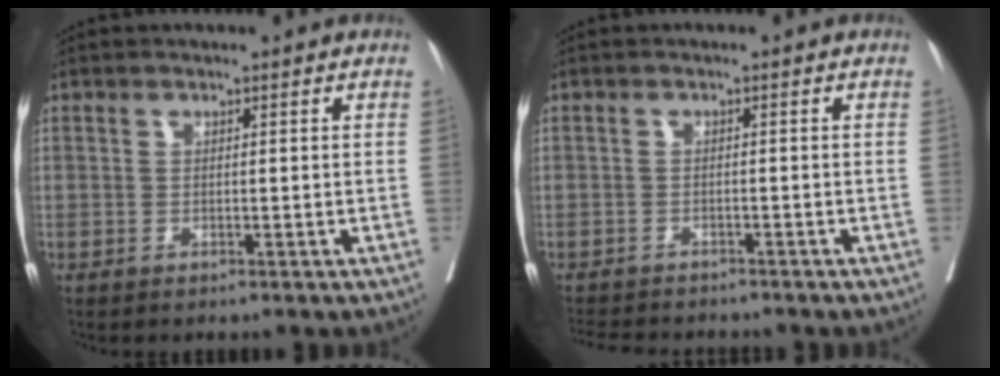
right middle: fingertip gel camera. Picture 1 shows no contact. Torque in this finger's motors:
{"motor_torque": [-0.04, -0.03, 0.00, 0.00]}